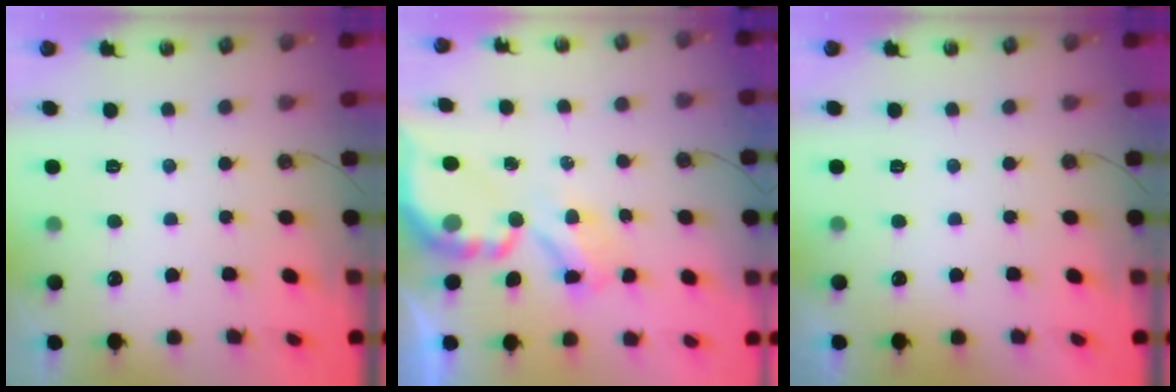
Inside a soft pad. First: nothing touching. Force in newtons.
{"total": 6.3, "press": 6.3, "slide": 0.4}
{"total": 0.0}